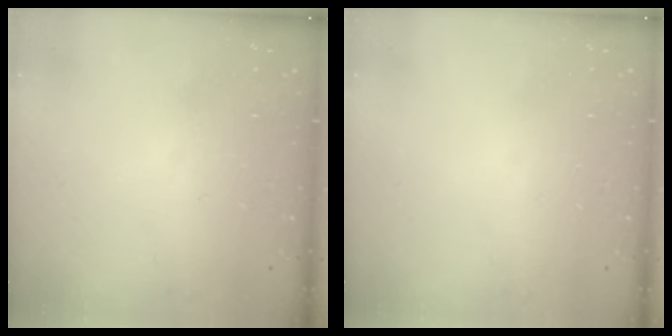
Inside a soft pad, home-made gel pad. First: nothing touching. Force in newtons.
{"total": 0.0}